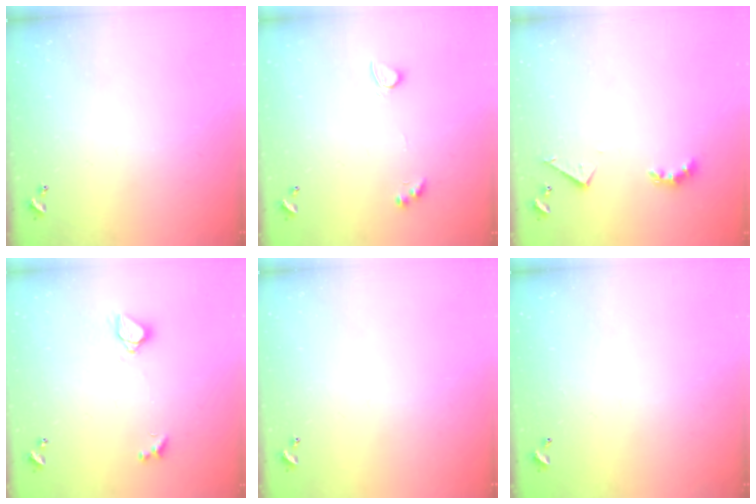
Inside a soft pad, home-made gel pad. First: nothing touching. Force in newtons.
{"total": 2.9, "press": 2.6, "slide": 1.3}
{"total": 3.5, "press": 3.4, "slide": 0.7}
{"total": 2.1, "press": 2.0, "slide": 0.5}
{"total": 0.0}
{"total": 2.8, "press": 2.8, "slide": 0.1}